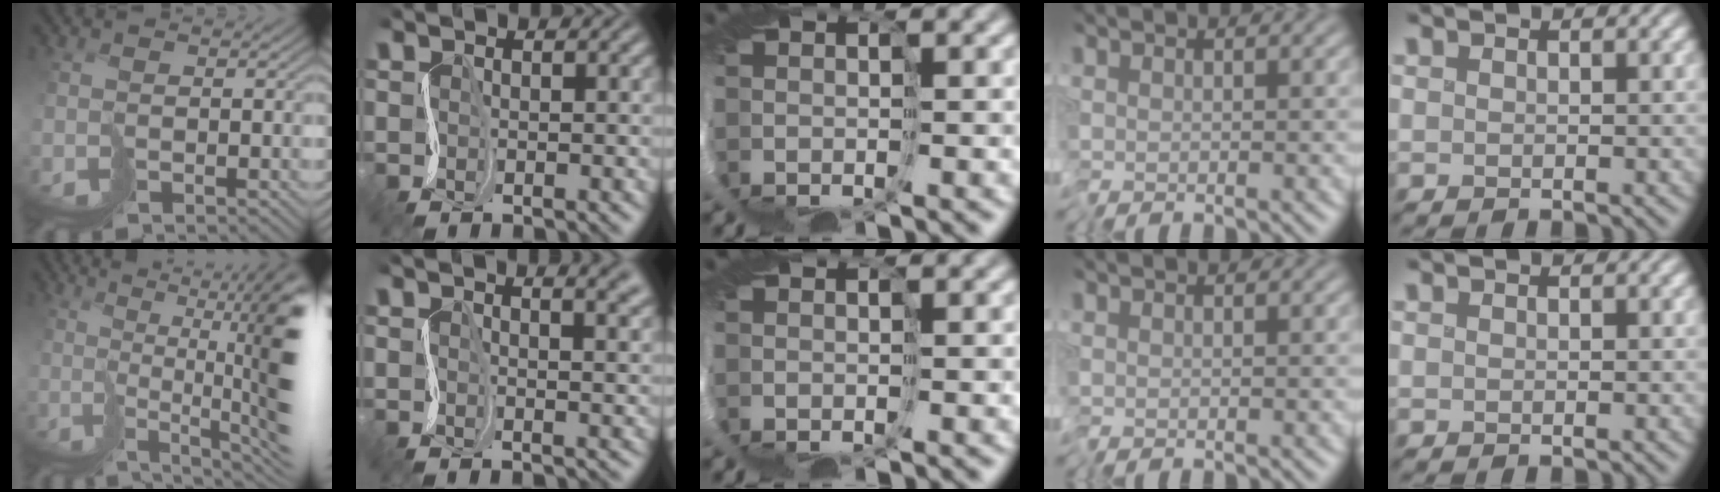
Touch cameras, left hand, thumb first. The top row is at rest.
{"thumb": {"total": 13.9, "force": [0.8, 3.7, 13.4], "torque": [-0.160, 0.005, 0.026]}, "index": {"total": 5.4, "force": [3.1, 2.2, 3.8], "torque": [-0.025, 0.028, 0.012]}}